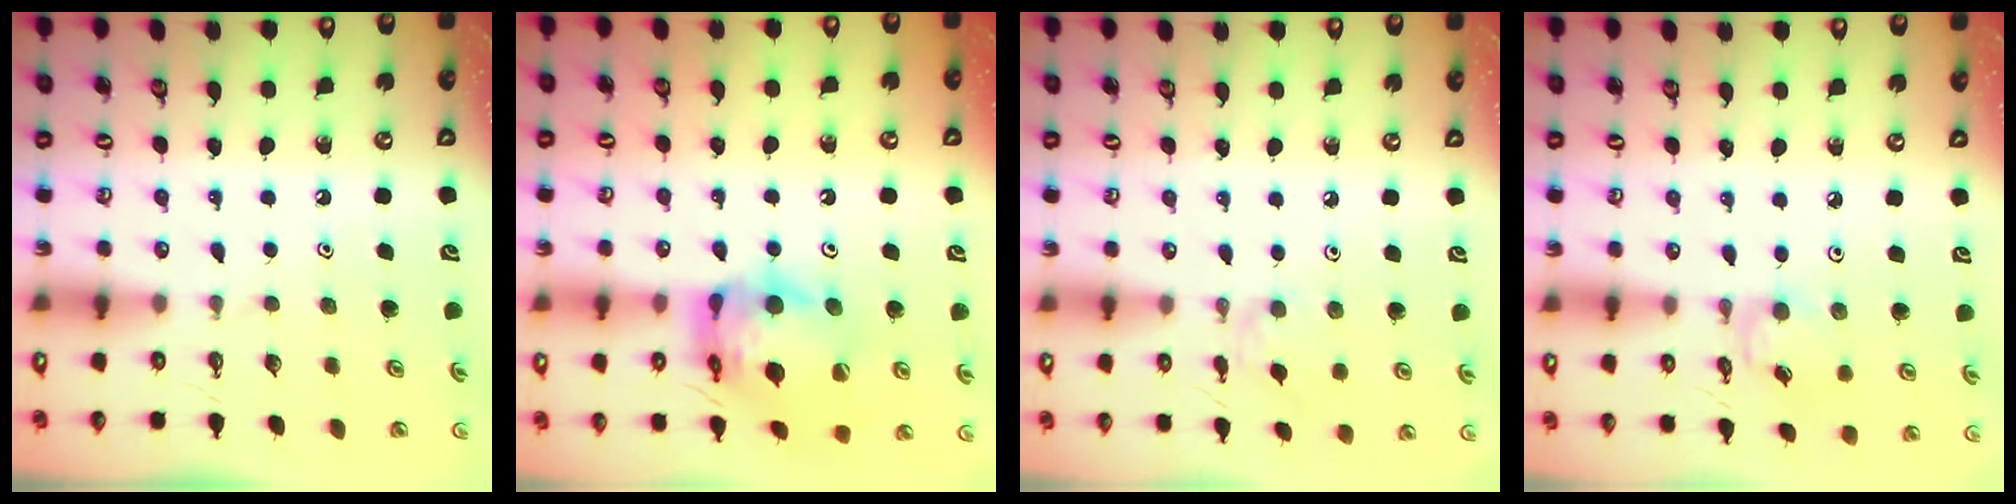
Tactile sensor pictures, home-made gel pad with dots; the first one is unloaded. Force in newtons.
{"total": 15.4, "press": 15.3, "slide": 1.6}
{"total": 1.4, "press": 1.4, "slide": 0.4}
{"total": 4.5, "press": 4.5, "slide": 0.3}